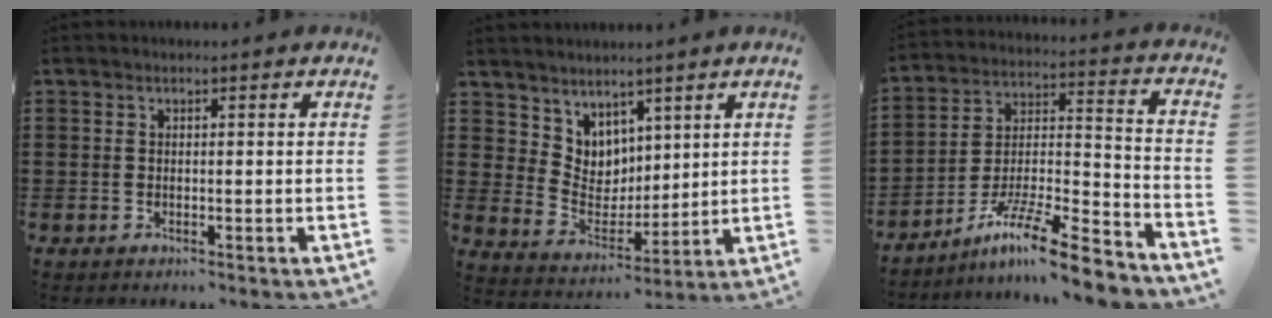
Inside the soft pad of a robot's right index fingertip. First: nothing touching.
{"total": 5.9, "force": [4.3, 3.9, -0.9], "torque": [-0.021, -0.028, 0.085]}
{"total": 12.7, "force": [-10.1, 1.4, 7.5], "torque": [-0.120, 0.026, -0.191]}